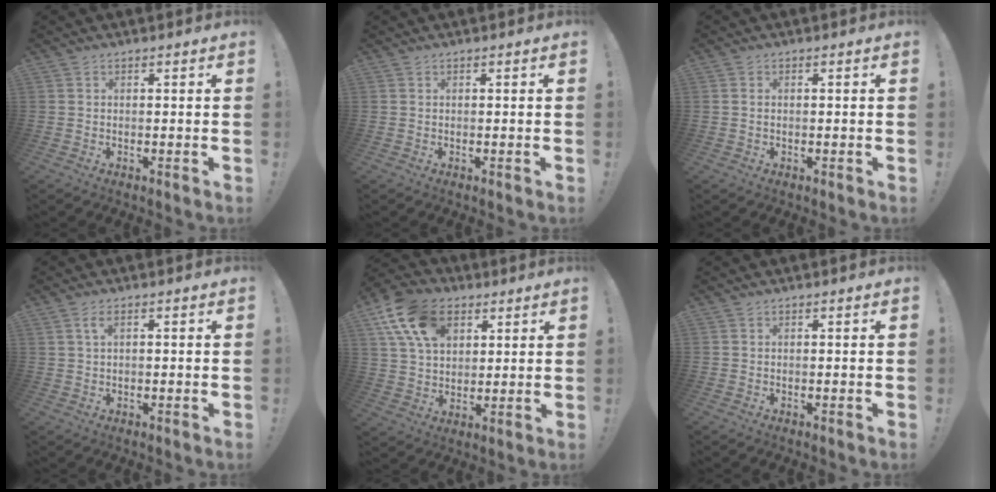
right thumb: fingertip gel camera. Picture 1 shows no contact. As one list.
[{"total": 0.0}, {"total": 0.6, "force": [0.0, 0.4, 0.4], "torque": [-0.011, 0.004, -0.001]}, {"total": 2.6, "force": [1.1, 1.0, 2.1], "torque": [-0.035, 0.001, 0.017]}, {"total": 16.7, "force": [7.4, 11.6, 9.5], "torque": [-0.160, -0.024, 0.141]}, {"total": 0.0}]